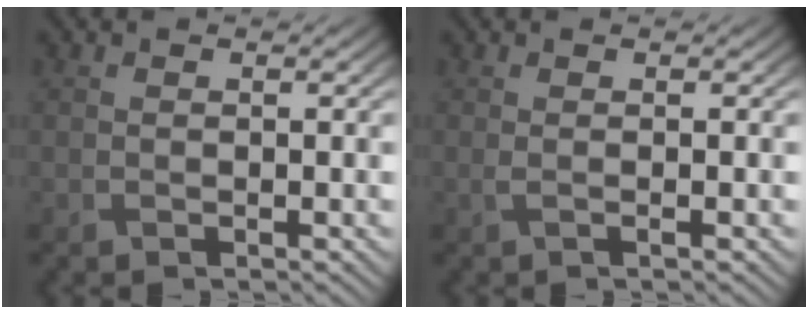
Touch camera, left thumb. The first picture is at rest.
{"total": 0.8, "force": [0.0, 0.1, 0.8], "torque": [-0.018, 0.001, -0.001]}